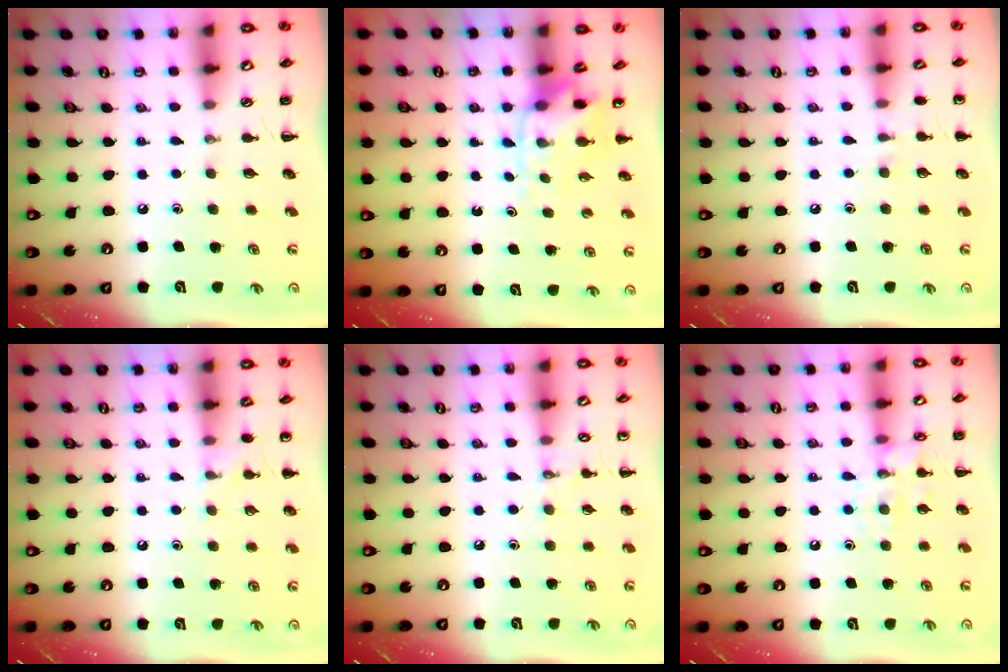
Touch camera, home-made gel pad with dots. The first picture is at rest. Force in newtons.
{"total": 4.6, "press": 4.6, "slide": 0.5}
{"total": 5.0, "press": 4.7, "slide": 1.7}
{"total": 6.5, "press": 6.1, "slide": 2.2}
{"total": 6.6, "press": 6.3, "slide": 2.0}
{"total": 10.1, "press": 10.1, "slide": 0.5}